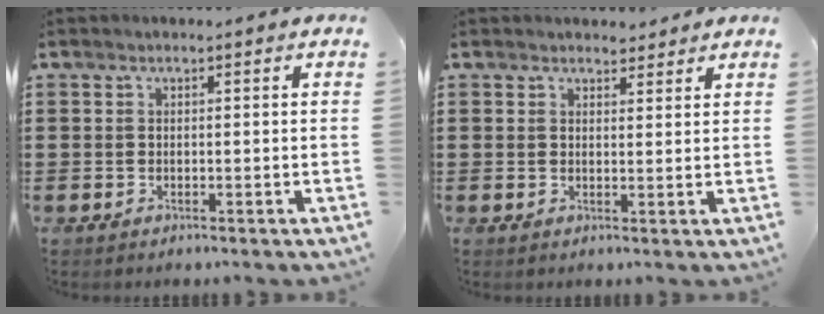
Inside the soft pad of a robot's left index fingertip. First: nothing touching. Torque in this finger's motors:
{"motor_torque": [1.08, 0.47, 0.20, 0.03]}